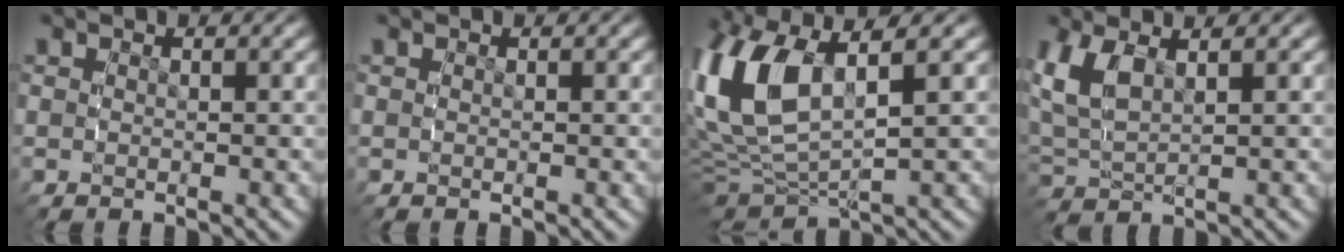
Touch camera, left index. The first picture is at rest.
{"total": 0.0}
{"total": 8.4, "force": [1.6, 5.1, 6.4], "torque": [-0.168, -0.003, 0.035]}
{"total": 4.9, "force": [1.7, 3.2, 3.2], "torque": [-0.110, -0.009, 0.042]}